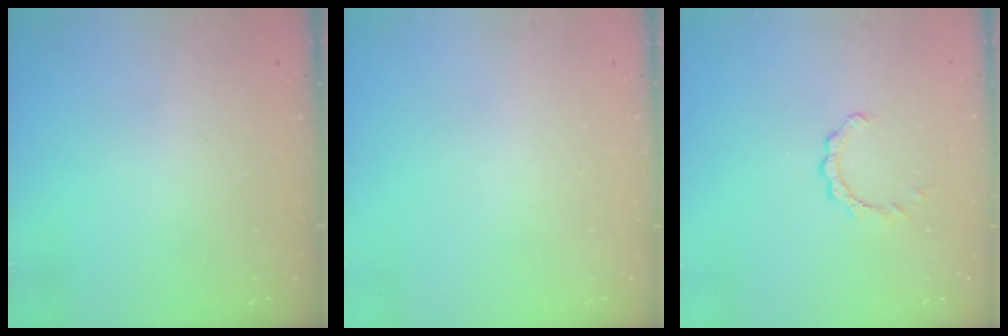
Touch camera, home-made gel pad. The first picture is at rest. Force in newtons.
{"total": 0.0}
{"total": 2.9, "press": 2.9, "slide": 0.3}